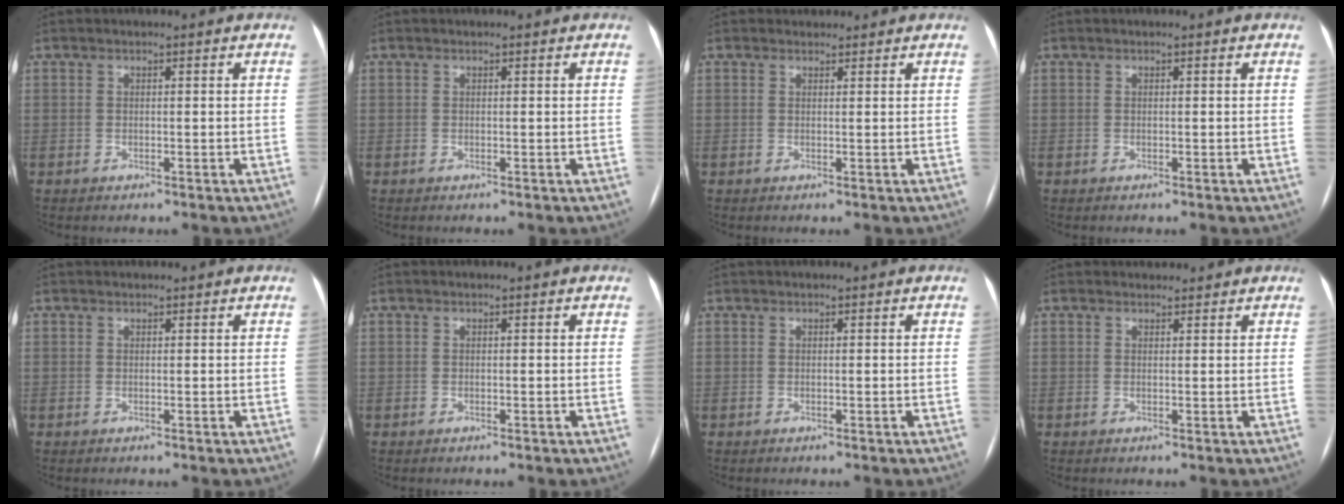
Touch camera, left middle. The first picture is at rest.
{"total": 0.0}
{"total": 1.3, "force": [1.1, 0.6, -0.2], "torque": [-0.002, 0.009, 0.016]}
{"total": 0.0}
{"total": 1.1, "force": [1.0, 0.3, 0.1], "torque": [-0.006, 0.021, 0.018]}
{"total": 0.0}
{"total": 0.5, "force": [0.5, 0.0, 0.2], "torque": [-0.004, 0.017, 0.013]}
{"total": 1.6, "force": [1.5, 0.6, -0.1], "torque": [-0.001, 0.010, 0.022]}